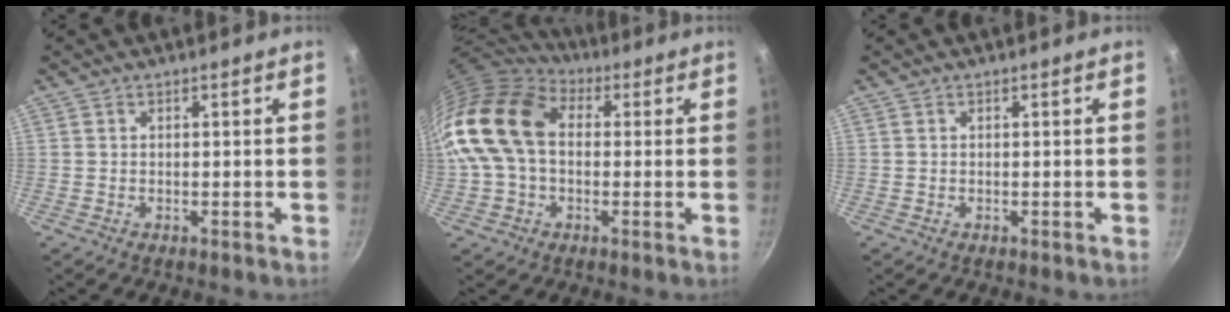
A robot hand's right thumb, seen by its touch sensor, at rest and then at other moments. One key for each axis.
{"total": 17.8, "fx": 1.4, "fy": 12.5, "fz": 12.6, "tx": -0.233, "ty": 0.033, "tz": 0.013}
{"total": 0.0}